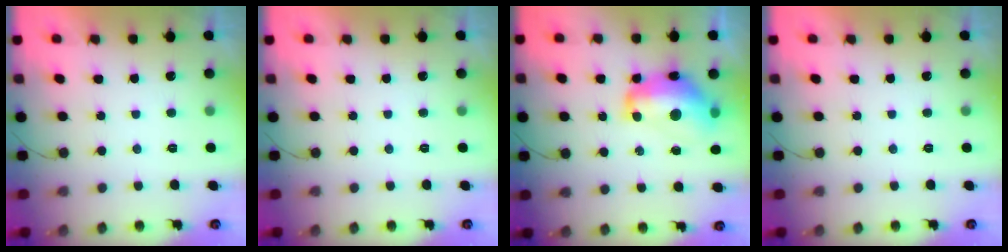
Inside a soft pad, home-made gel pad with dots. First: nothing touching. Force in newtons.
{"total": 0.0}
{"total": 15.2, "press": 15.2, "slide": 1.4}
{"total": 0.0}